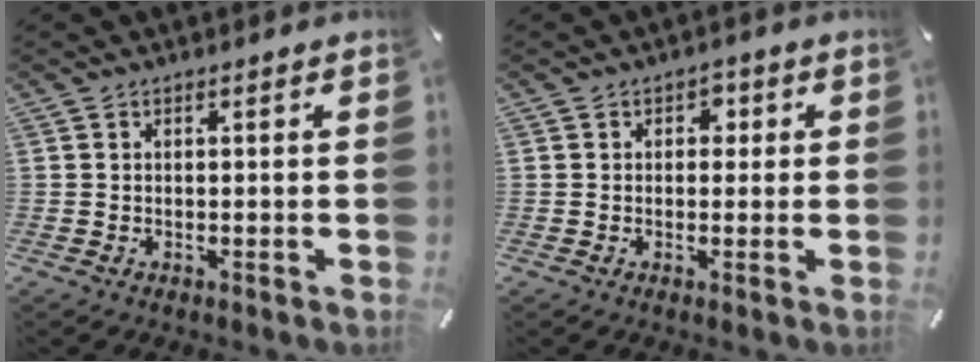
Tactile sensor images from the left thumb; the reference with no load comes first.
{"total": 2.1, "force": [0.0, 1.8, 1.1], "torque": [-0.007, 0.002, -0.007]}